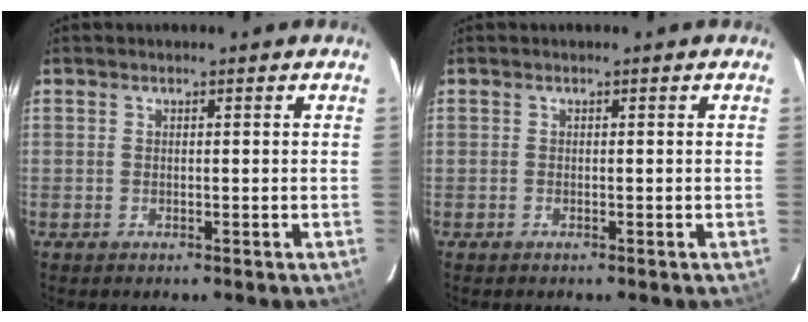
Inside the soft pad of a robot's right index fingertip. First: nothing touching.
{"total": 0.0}